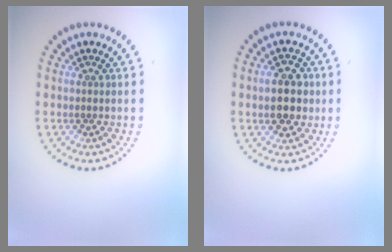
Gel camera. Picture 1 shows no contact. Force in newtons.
{"total": 4.2, "press": 4.1, "slide": 0.2}